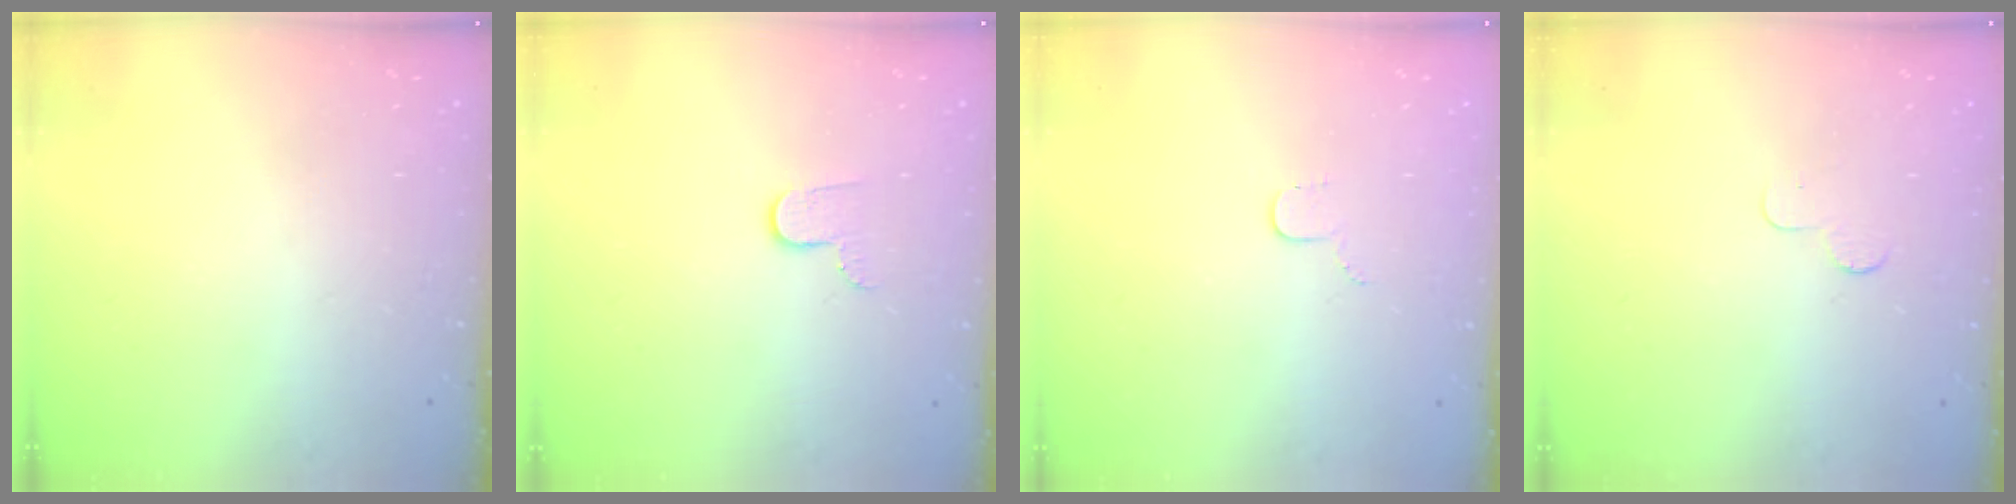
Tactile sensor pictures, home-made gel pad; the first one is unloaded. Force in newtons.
{"total": 4.6, "press": 4.6, "slide": 0.5}
{"total": 3.4, "press": 3.4, "slide": 0.4}
{"total": 2.3, "press": 2.3, "slide": 0.2}